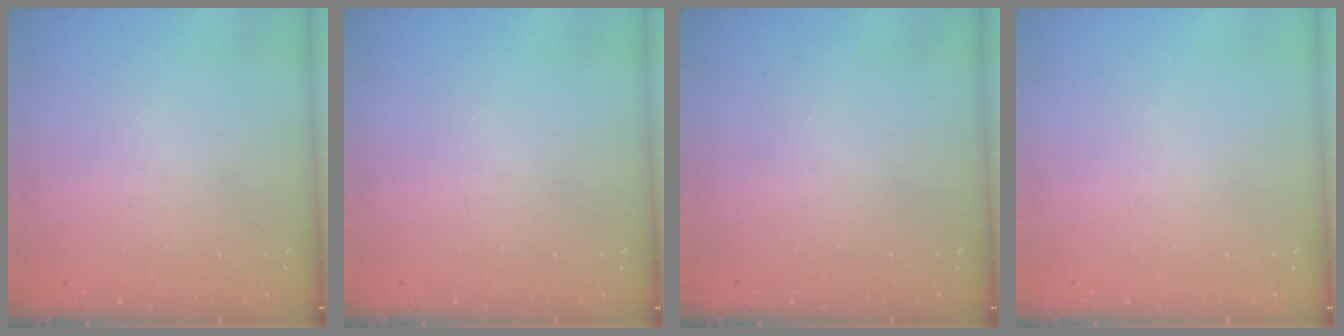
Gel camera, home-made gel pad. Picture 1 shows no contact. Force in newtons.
{"total": 0.0}
{"total": 0.0}
{"total": 0.0}